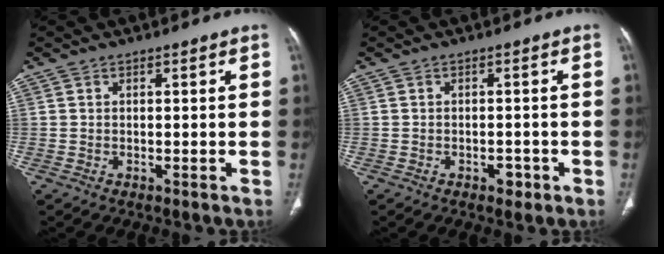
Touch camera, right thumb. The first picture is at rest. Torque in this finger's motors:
{"motor_torque": [2.19, 2.02, 0.28, -0.59, -0.02]}